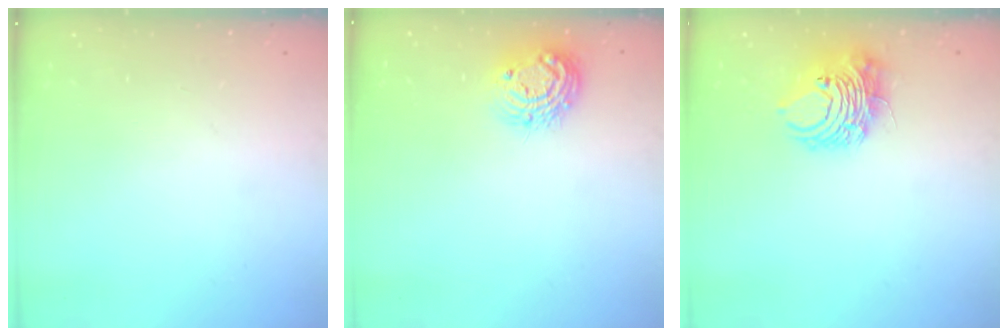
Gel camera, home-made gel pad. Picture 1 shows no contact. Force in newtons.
{"total": 11.0, "press": 11.0, "slide": 0.7}
{"total": 8.9, "press": 8.8, "slide": 1.5}